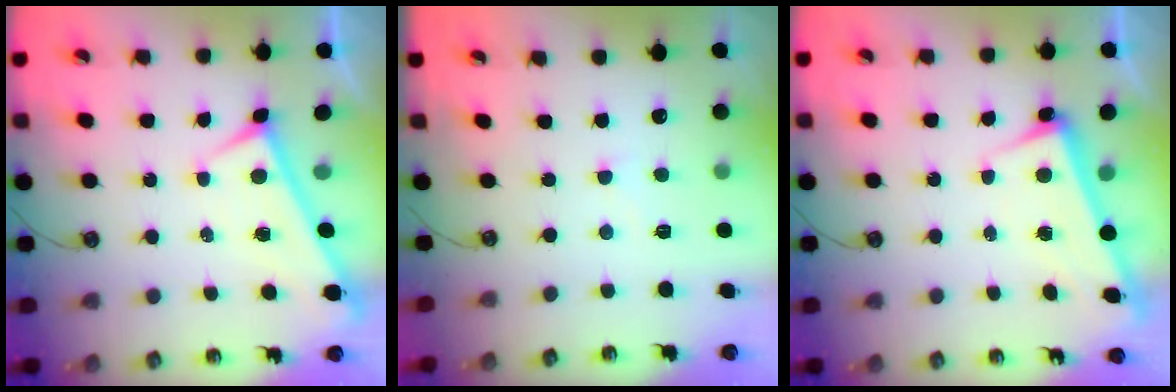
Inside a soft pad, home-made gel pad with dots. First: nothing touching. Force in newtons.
{"total": 4.6, "press": 4.6, "slide": 0.5}
{"total": 2.5, "press": 2.4, "slide": 0.8}